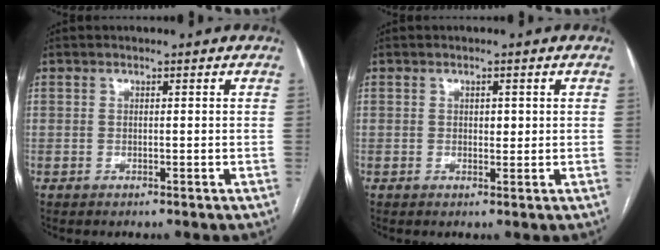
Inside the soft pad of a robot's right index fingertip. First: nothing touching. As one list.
[{"total": 1.6, "force": [0.3, 0.9, 1.2], "torque": [-0.017, -0.001, 0.004]}]